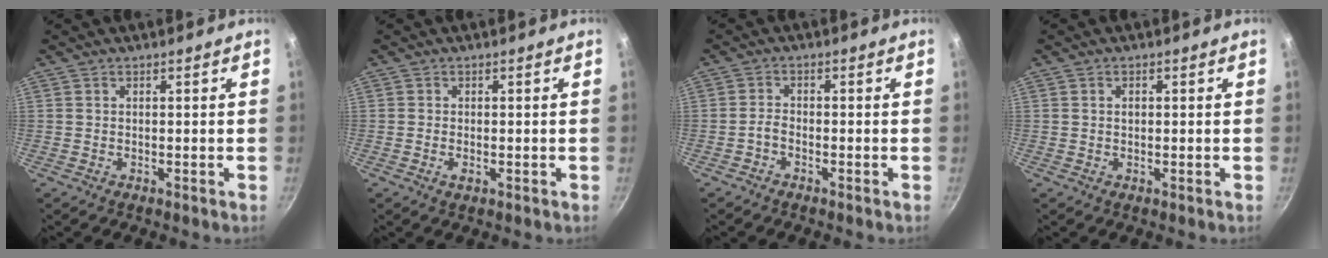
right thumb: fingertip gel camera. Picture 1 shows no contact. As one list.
[{"total": 1.6, "force": [-0.4, 0.9, 1.2], "torque": [-0.022, -0.002, -0.008]}, {"total": 1.8, "force": [-1.3, 0.8, 1.0], "torque": [-0.024, 0.013, -0.030]}, {"total": 1.0, "force": [0.1, 0.7, 0.7], "torque": [-0.011, 0.003, 0.002]}]